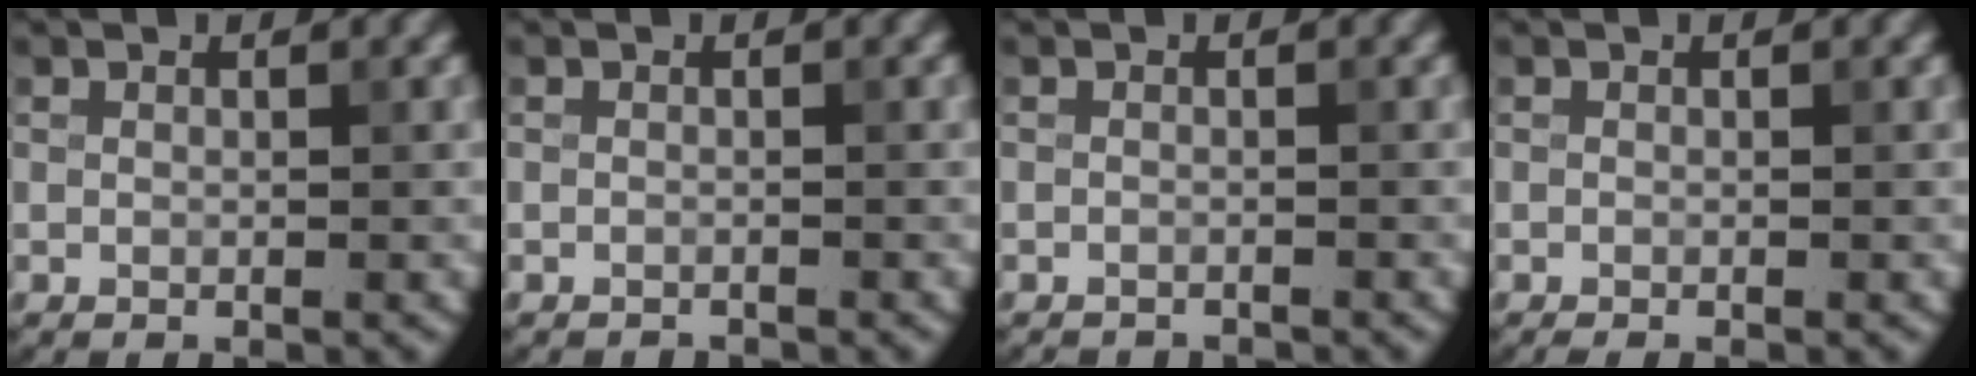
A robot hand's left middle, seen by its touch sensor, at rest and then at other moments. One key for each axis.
{"total": 1.1, "fx": -1.1, "fy": 0.1, "fz": 0.0, "tx": 0.003, "ty": -0.005, "tz": -0.021}
{"total": 2.0, "fx": -2.0, "fy": 0.1, "fz": 0.2, "tx": 0.004, "ty": -0.009, "tz": -0.029}
{"total": 0.6, "fx": -0.5, "fy": 0.0, "fz": 0.3, "tx": -0.003, "ty": -0.004, "tz": -0.010}